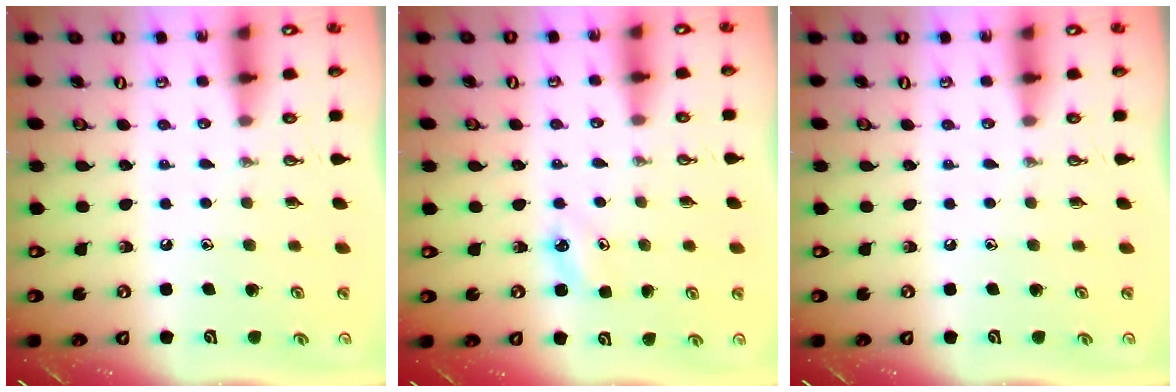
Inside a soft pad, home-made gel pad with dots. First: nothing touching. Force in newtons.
{"total": 3.8, "press": 3.7, "slide": 0.4}
{"total": 0.0}